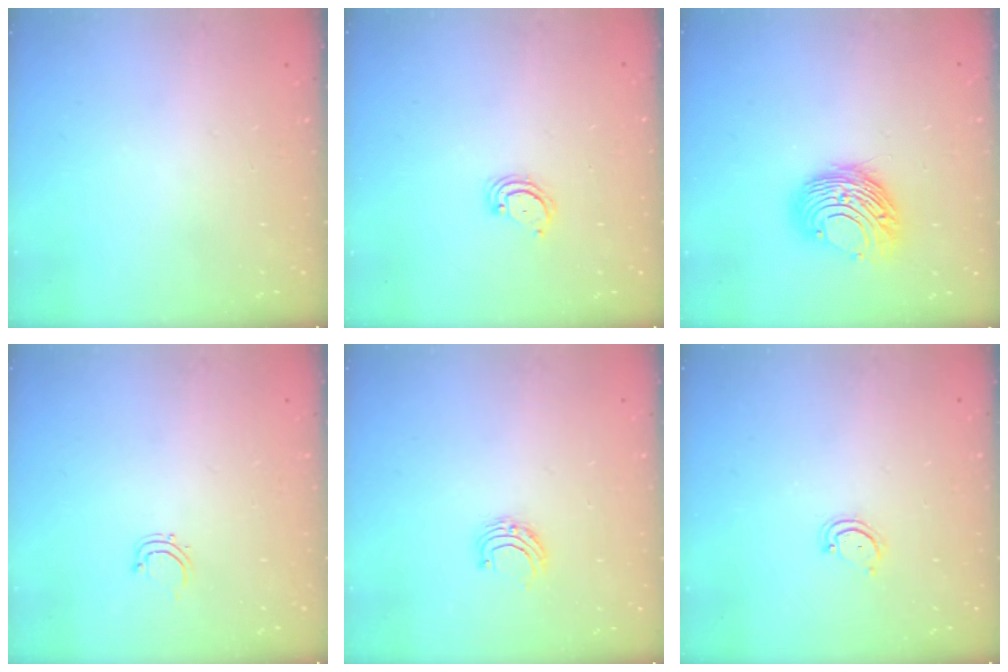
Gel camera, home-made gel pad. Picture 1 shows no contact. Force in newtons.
{"total": 3.3, "press": 3.3, "slide": 0.3}
{"total": 10.9, "press": 10.9, "slide": 0.6}
{"total": 2.8, "press": 2.8, "slide": 0.5}
{"total": 5.0, "press": 5.0, "slide": 0.5}
{"total": 3.8, "press": 3.8, "slide": 0.2}